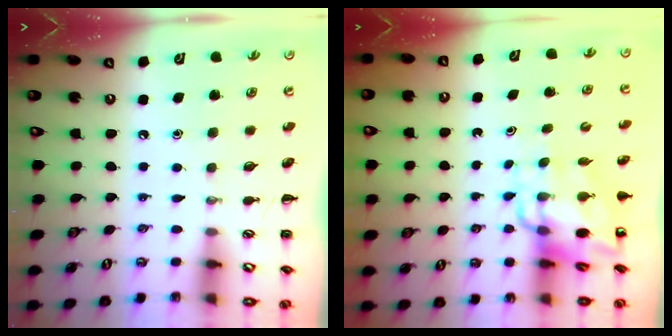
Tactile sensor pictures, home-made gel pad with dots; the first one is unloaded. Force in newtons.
{"total": 10.0, "press": 9.5, "slide": 3.2}